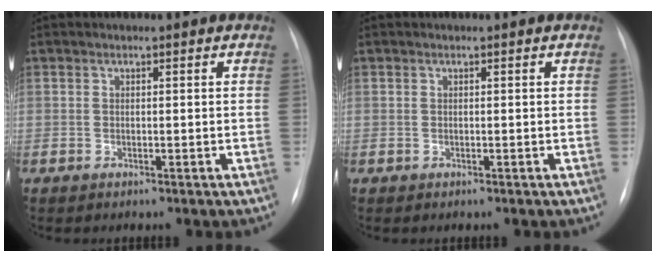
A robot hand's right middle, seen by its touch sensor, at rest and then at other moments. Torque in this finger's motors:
{"motor_torque": [0.21, -0.18, 0.00, 0.01]}